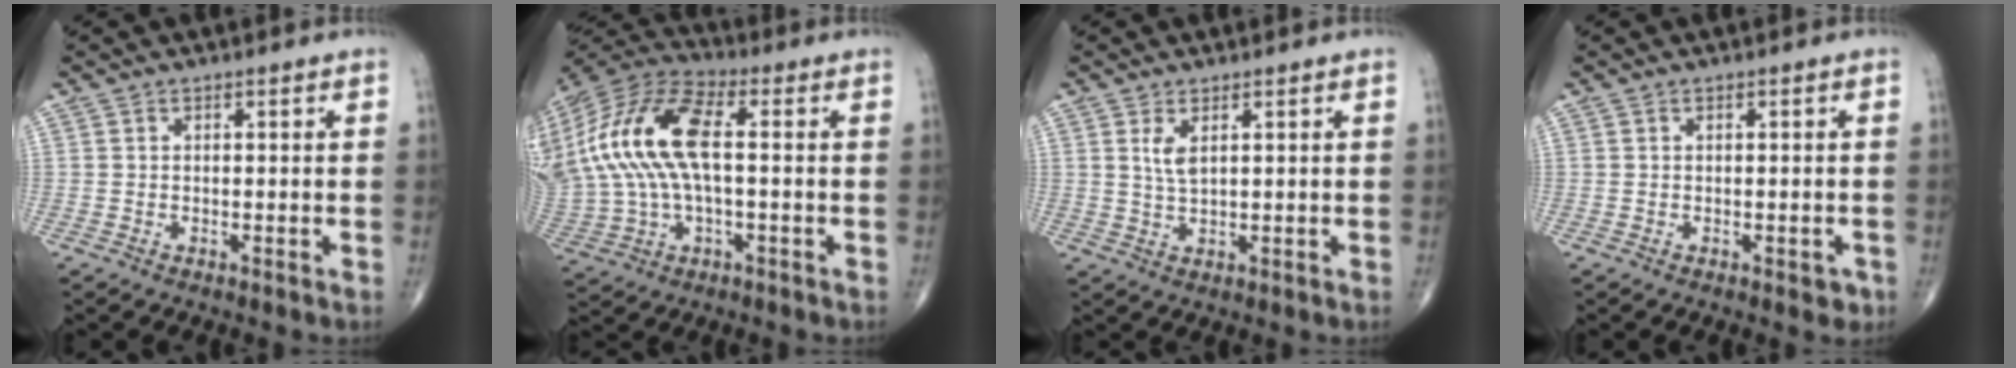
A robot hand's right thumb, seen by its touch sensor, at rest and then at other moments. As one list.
[{"total": 24.2, "force": [2.4, 12.4, 20.7], "torque": [-0.475, 0.030, 0.045]}, {"total": 3.0, "force": [1.2, 1.2, 2.5], "torque": [-0.051, -0.007, 0.031]}, {"total": 1.7, "force": [-0.7, 1.0, 1.2], "torque": [-0.003, 0.000, -0.006]}]